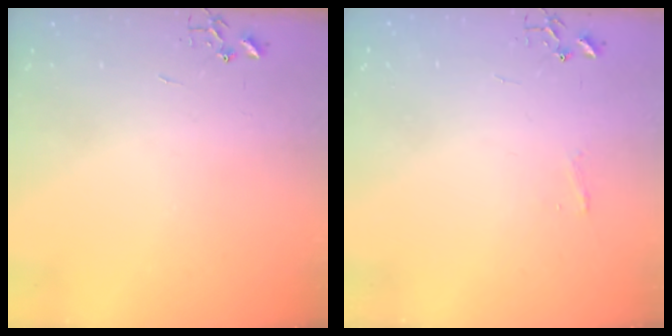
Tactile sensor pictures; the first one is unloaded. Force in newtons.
{"total": 3.7, "press": 3.6, "slide": 0.5}